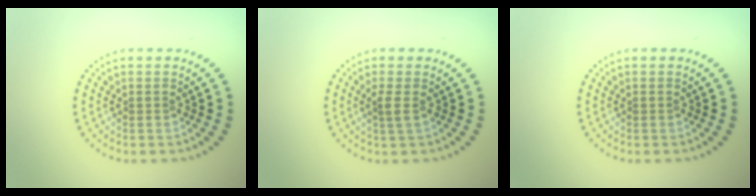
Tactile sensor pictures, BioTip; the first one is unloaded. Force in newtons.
{"total": 1.2, "press": 1.0, "slide": 0.6}
{"total": 0.0}